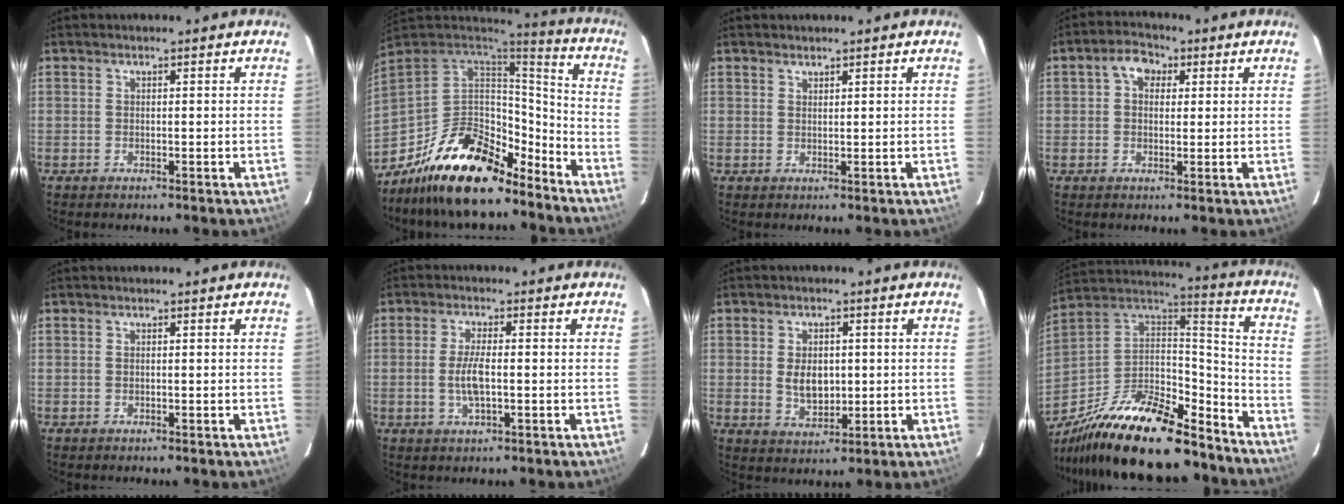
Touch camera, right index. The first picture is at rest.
{"total": 21.7, "force": [-15.1, 9.6, 12.1], "torque": [-0.242, 0.007, -0.245]}
{"total": 0.8, "force": [0.8, 0.2, 0.1], "torque": [-0.002, 0.001, 0.016]}
{"total": 4.5, "force": [1.2, 3.5, 2.5], "torque": [-0.044, 0.021, 0.018]}
{"total": 0.0}
{"total": 4.9, "force": [-0.8, 1.4, 4.7], "torque": [-0.092, -0.001, -0.013]}
{"total": 6.4, "force": [-0.1, 4.1, 4.9], "torque": [-0.091, -0.003, 0.006]}
{"total": 31.0, "force": [-22.8, 10.8, 18.1], "torque": [-0.340, -0.011, -0.357]}